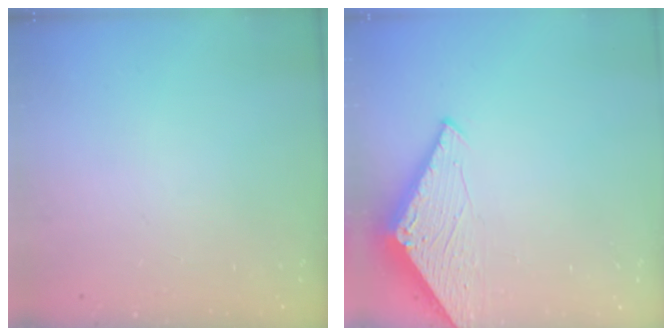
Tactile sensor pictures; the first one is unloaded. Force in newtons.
{"total": 3.0, "press": 3.0, "slide": 0.2}